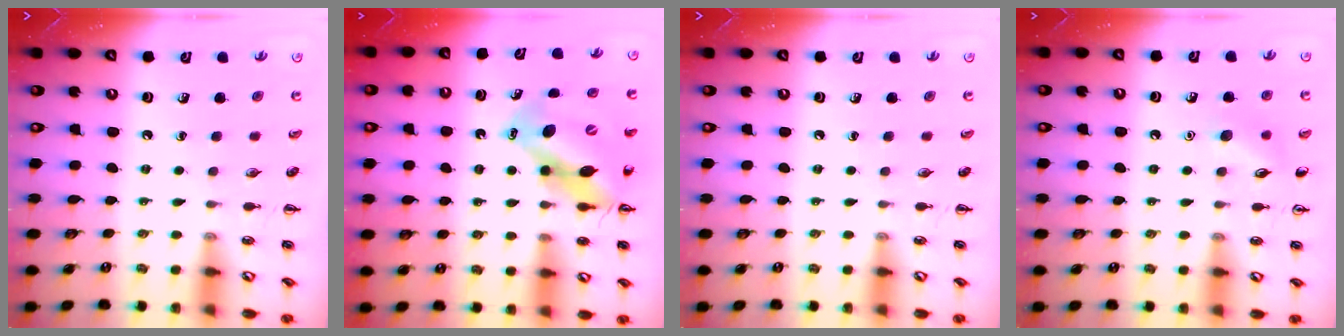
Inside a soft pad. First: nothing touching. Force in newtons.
{"total": 12.6, "press": 12.1, "slide": 3.8}
{"total": 0.0}
{"total": 8.0, "press": 7.8, "slide": 1.9}